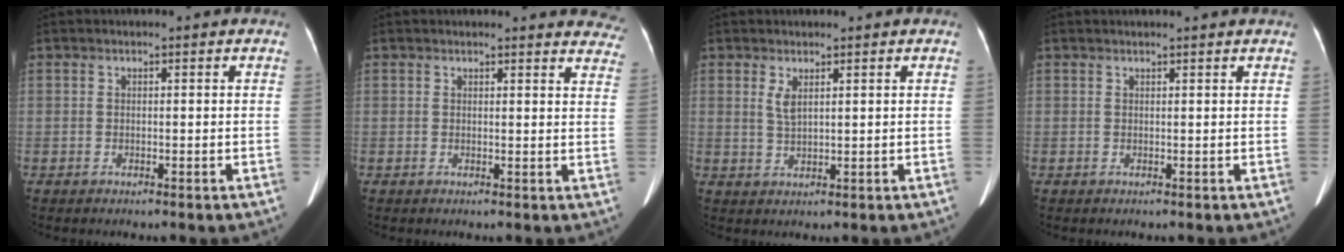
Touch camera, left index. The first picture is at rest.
{"total": 11.4, "force": [11.1, 2.2, 1.7], "torque": [0.020, -0.050, 0.080]}
{"total": 1.8, "force": [0.8, 0.4, 1.5], "torque": [-0.041, -0.007, 0.024]}
{"total": 3.0, "force": [2.8, -0.2, 1.0], "torque": [-0.014, 0.017, 0.031]}